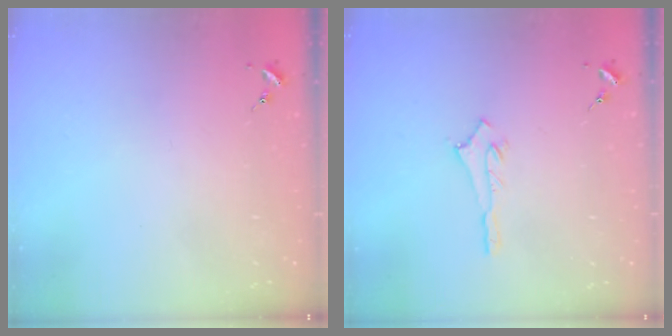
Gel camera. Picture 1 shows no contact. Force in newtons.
{"total": 2.9, "press": 2.9, "slide": 0.2}